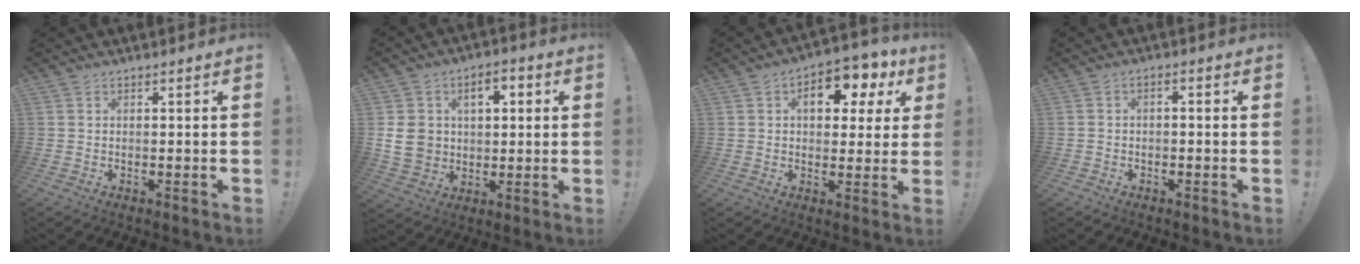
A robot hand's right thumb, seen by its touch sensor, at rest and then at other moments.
{"total": 12.8, "force": [1.3, 10.9, 6.5], "torque": [-0.086, 0.001, 0.029]}
{"total": 11.0, "force": [3.6, 6.4, 8.1], "torque": [-0.112, -0.009, 0.060]}
{"total": 2.2, "force": [-1.8, 0.3, 1.1], "torque": [-0.015, 0.007, -0.034]}